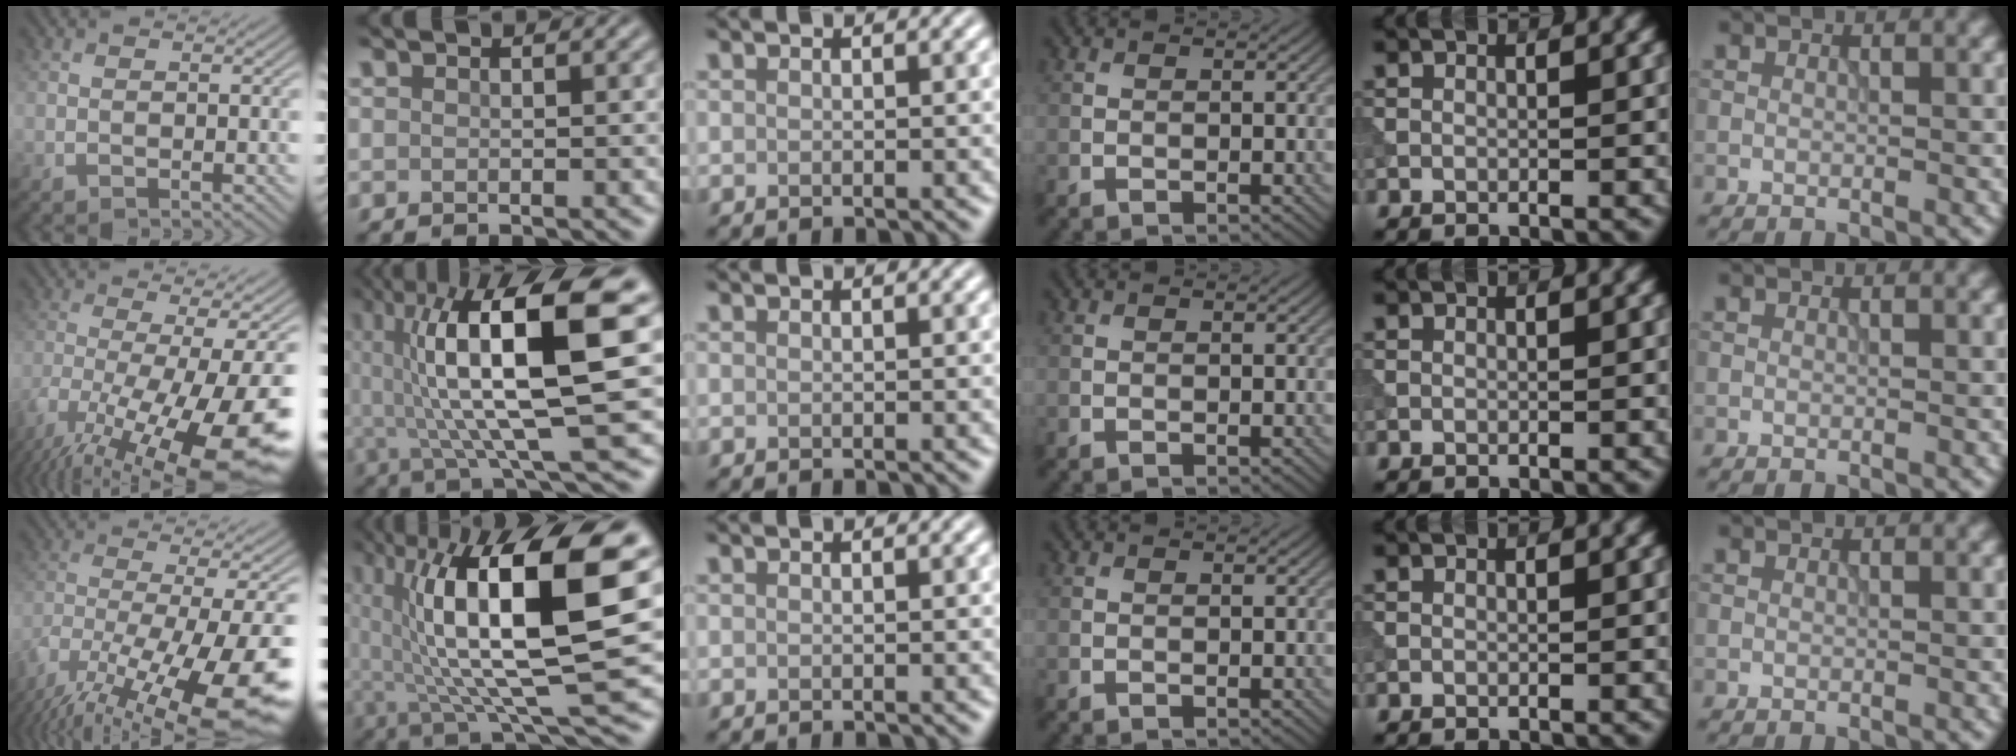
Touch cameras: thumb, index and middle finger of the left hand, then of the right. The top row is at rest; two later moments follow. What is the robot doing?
{"motion": "extract", "object": "tissue"}